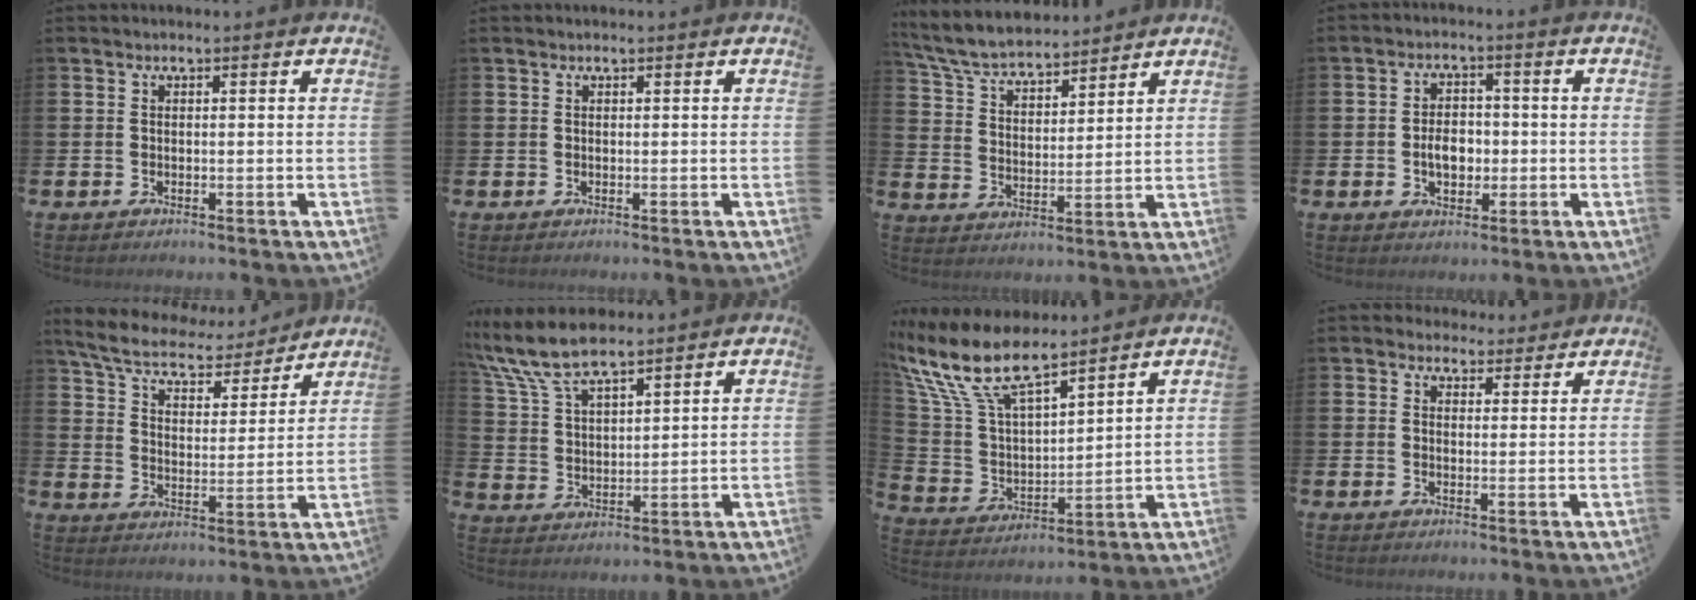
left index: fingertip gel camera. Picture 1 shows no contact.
{"total": 0.0}
{"total": 6.4, "force": [6.1, 1.3, 1.6], "torque": [-0.063, -0.034, 0.109]}
{"total": 4.1, "force": [-0.7, 2.9, 2.8], "torque": [-0.032, -0.004, -0.021]}
{"total": 7.2, "force": [6.6, 1.8, 2.3], "torque": [-0.082, -0.045, 0.114]}
{"total": 8.6, "force": [7.8, 1.8, 3.3], "torque": [-0.098, -0.023, 0.144]}
{"total": 12.0, "force": [9.8, 3.3, 5.9], "torque": [-0.160, -0.048, 0.176]}
{"total": 3.2, "force": [2.8, 1.6, 0.0], "torque": [0.000, -0.011, 0.050]}